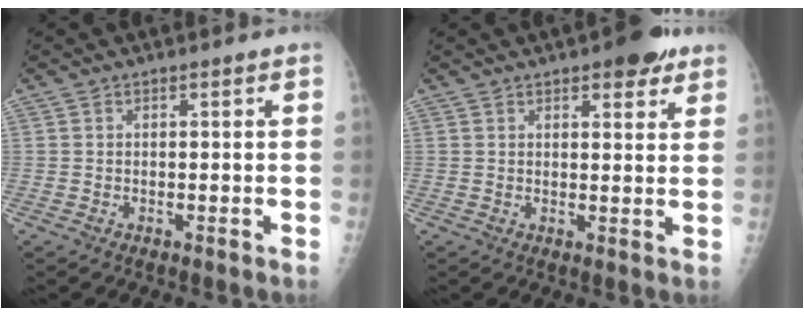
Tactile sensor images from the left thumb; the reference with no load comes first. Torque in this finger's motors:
{"motor_torque": [0.75, 0.27, 0.46, -0.46, 0.00]}